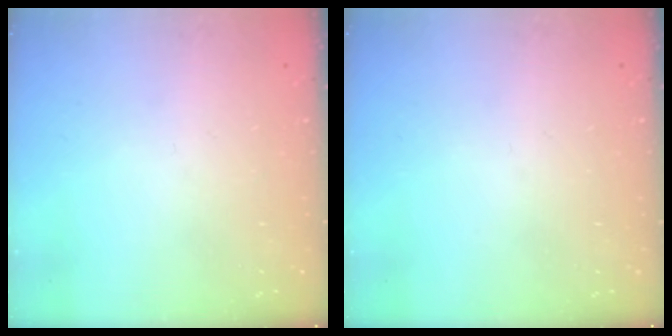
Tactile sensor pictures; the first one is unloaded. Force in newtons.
{"total": 0.0}